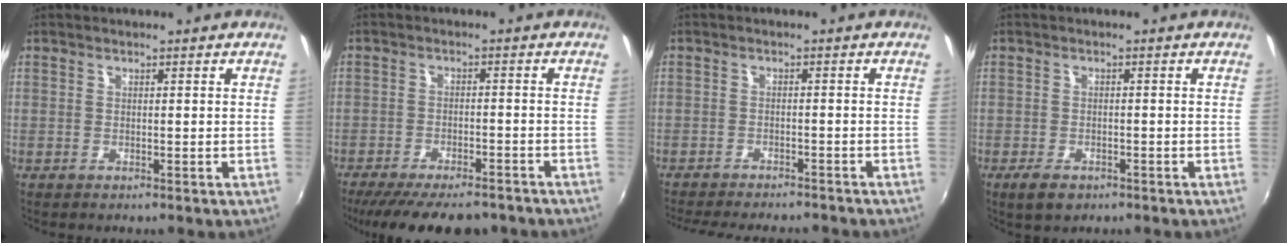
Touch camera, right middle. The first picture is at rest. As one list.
[{"total": 15.2, "force": [-12.5, 4.6, 7.5], "torque": [-0.154, -0.033, -0.182]}, {"total": 11.4, "force": [-10.1, 2.6, 4.6], "torque": [-0.104, -0.020, -0.146]}, {"total": 3.9, "force": [-2.4, 2.0, 2.2], "torque": [-0.052, -0.011, -0.042]}]